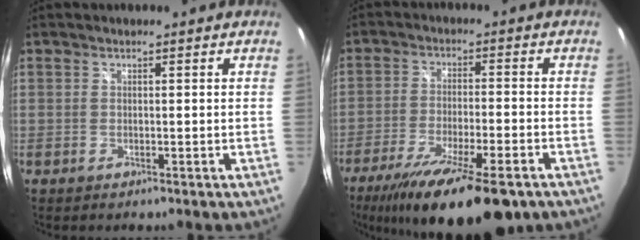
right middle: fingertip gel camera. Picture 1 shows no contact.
{"total": 18.6, "force": [-12.9, 4.4, 12.6], "torque": [-0.235, -0.053, -0.207]}